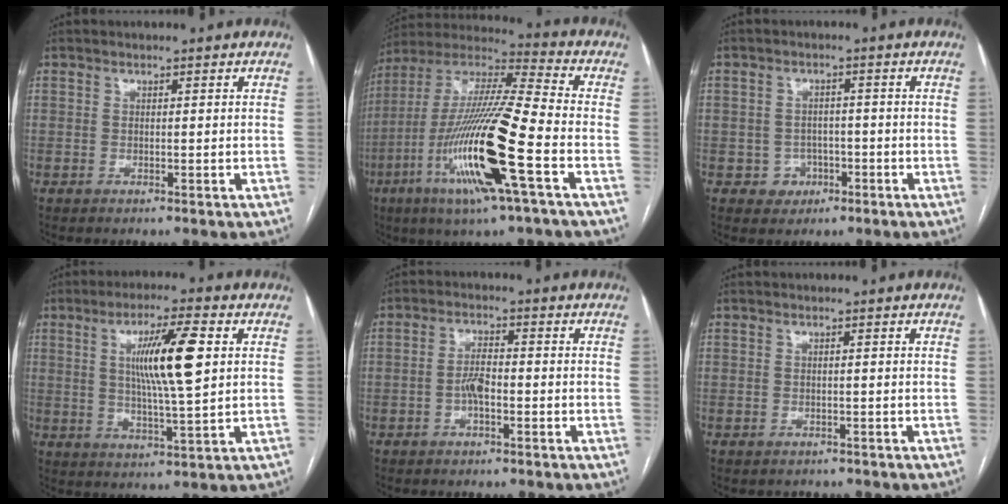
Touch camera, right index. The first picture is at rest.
{"total": 21.0, "force": [-7.1, 0.8, 19.7], "torque": [-0.412, -0.024, -0.138]}
{"total": 3.6, "force": [-1.3, 3.3, 0.3], "torque": [0.007, 0.015, -0.012]}
{"total": 10.9, "force": [2.5, 0.6, 10.5], "torque": [-0.187, -0.001, 0.046]}
{"total": 3.2, "force": [-1.0, 1.0, 2.9], "torque": [-0.058, 0.009, -0.017]}
{"total": 1.4, "force": [-1.1, 0.9, -0.1], "torque": [-0.002, 0.004, -0.011]}